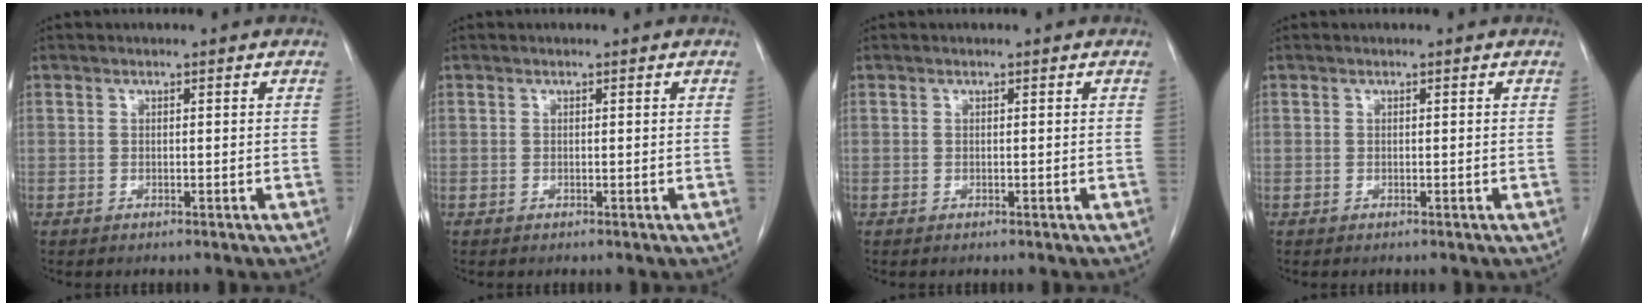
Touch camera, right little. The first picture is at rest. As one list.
[{"total": 0.0}, {"total": 0.0}, {"total": 0.0}]